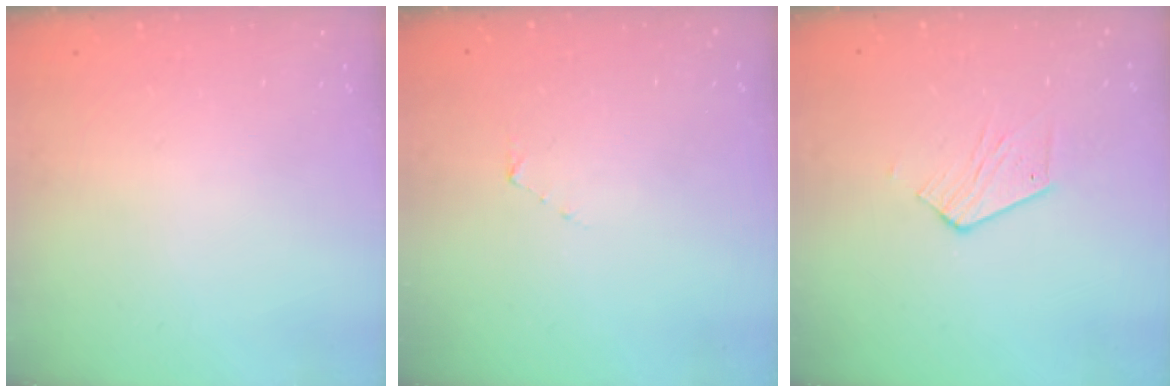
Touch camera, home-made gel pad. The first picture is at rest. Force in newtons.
{"total": 3.1, "press": 3.1, "slide": 0.3}
{"total": 6.2, "press": 6.2, "slide": 0.4}